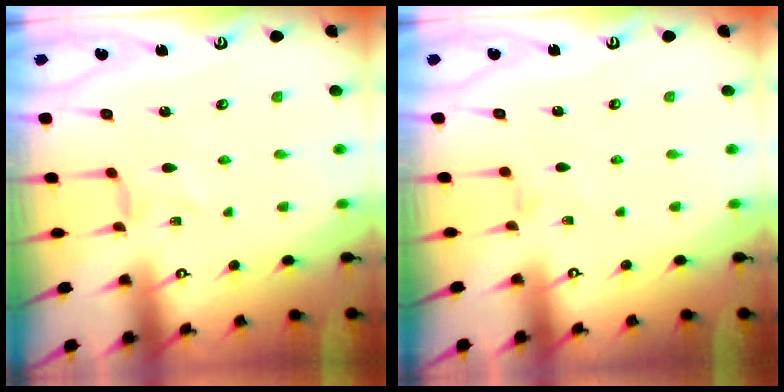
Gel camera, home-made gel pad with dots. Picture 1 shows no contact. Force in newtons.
{"total": 1.4, "press": 1.3, "slide": 0.5}